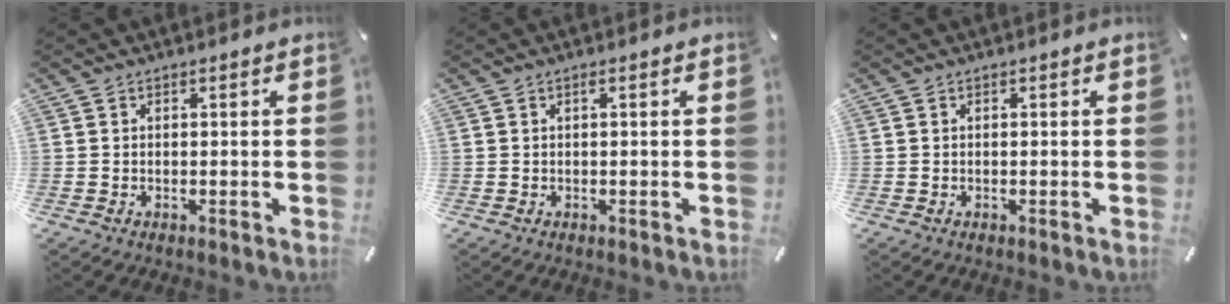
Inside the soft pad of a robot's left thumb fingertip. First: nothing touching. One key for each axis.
{"total": 0.7, "fx": 0.1, "fy": -0.1, "fz": 0.7, "tx": -0.011, "ty": 0.000, "tz": 0.001}
{"total": 0.0}